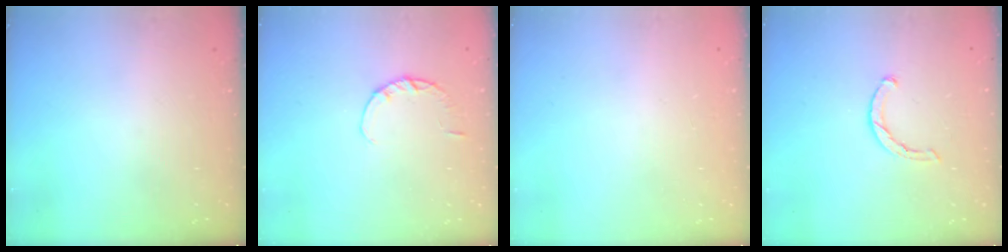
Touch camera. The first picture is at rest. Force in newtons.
{"total": 2.9, "press": 2.8, "slide": 0.4}
{"total": 2.6, "press": 2.6, "slide": 0.2}
{"total": 1.9, "press": 1.9, "slide": 0.3}